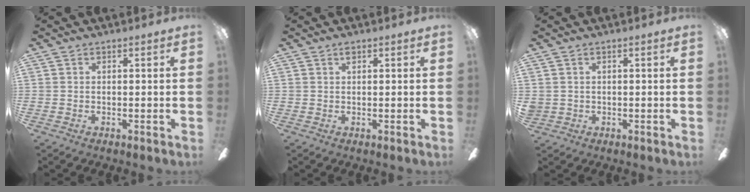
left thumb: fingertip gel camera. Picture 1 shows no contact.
{"total": 1.1, "force": [0.7, 0.5, 0.7], "torque": [-0.007, -0.001, 0.010]}
{"total": 1.3, "force": [0.3, 1.2, 0.3], "torque": [-0.009, 0.004, 0.003]}